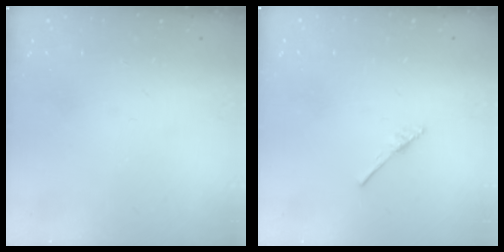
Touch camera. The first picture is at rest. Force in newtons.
{"total": 2.5, "press": 2.4, "slide": 0.3}